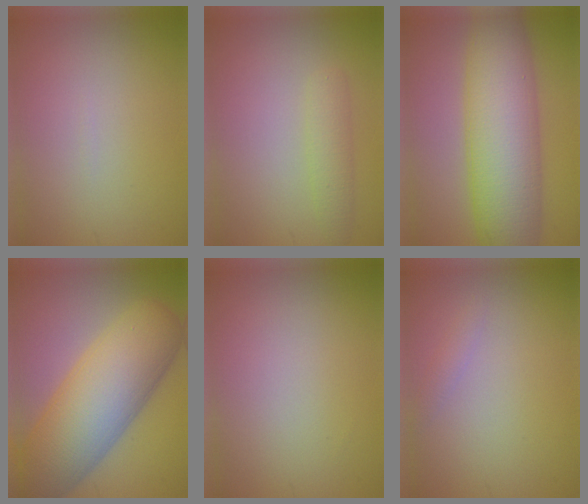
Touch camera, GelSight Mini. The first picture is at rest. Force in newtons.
{"total": 2.2, "press": 2.2, "slide": 0.1}
{"total": 11.4, "press": 11.4, "slide": 0.1}
{"total": 12.5, "press": 12.5, "slide": 0.6}
{"total": 0.0}
{"total": 0.8, "press": 0.8, "slide": 0.1}